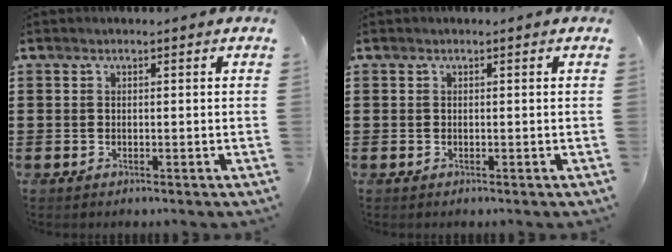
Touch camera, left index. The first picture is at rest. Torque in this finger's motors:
{"motor_torque": [0.00, 0.00, 0.00, 0.00]}